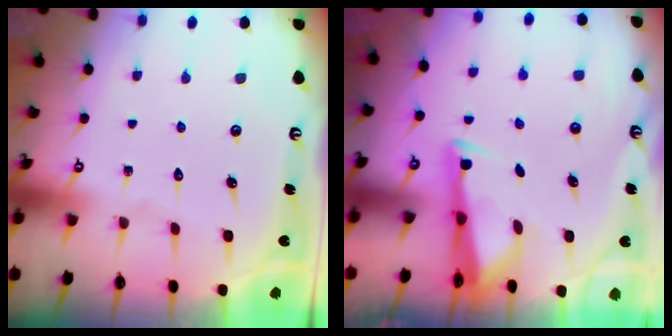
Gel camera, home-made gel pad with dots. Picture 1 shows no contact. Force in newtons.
{"total": 2.9, "press": 2.7, "slide": 0.8}